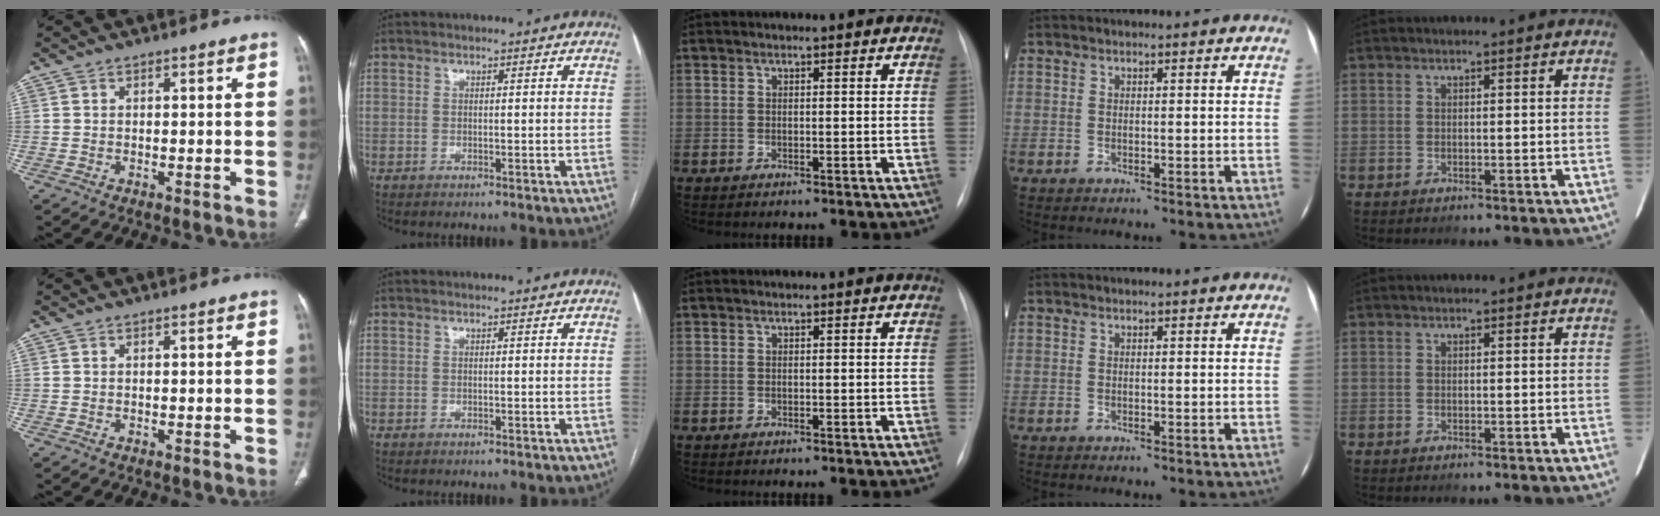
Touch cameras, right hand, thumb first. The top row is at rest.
{}